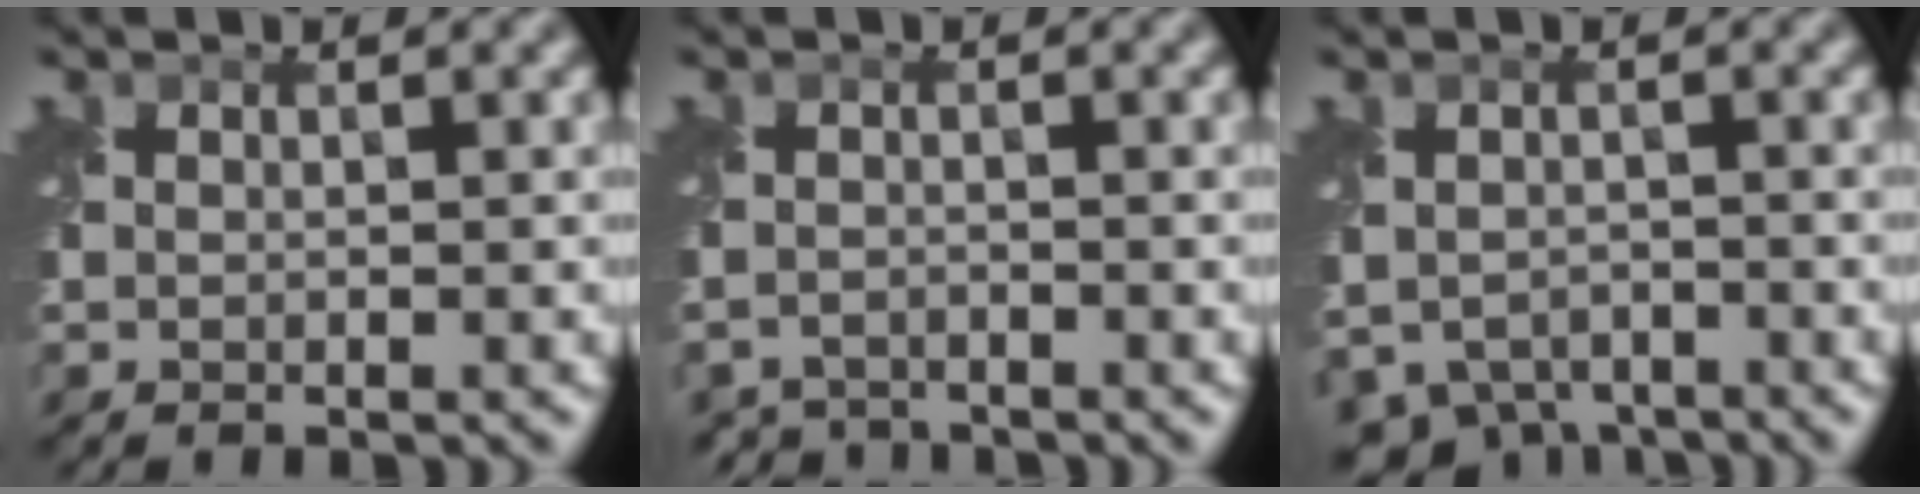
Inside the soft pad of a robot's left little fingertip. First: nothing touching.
{"total": 2.9, "force": [-2.8, 0.6, -0.2], "torque": [-0.003, -0.005, -0.050]}
{"total": 4.7, "force": [-3.7, 2.8, 1.0], "torque": [-0.010, -0.012, -0.053]}